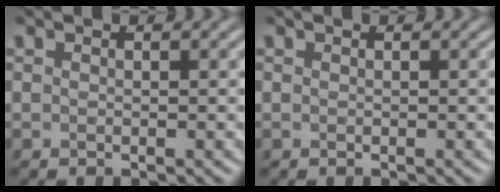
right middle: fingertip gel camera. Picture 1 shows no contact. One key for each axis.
{"total": 0.0}